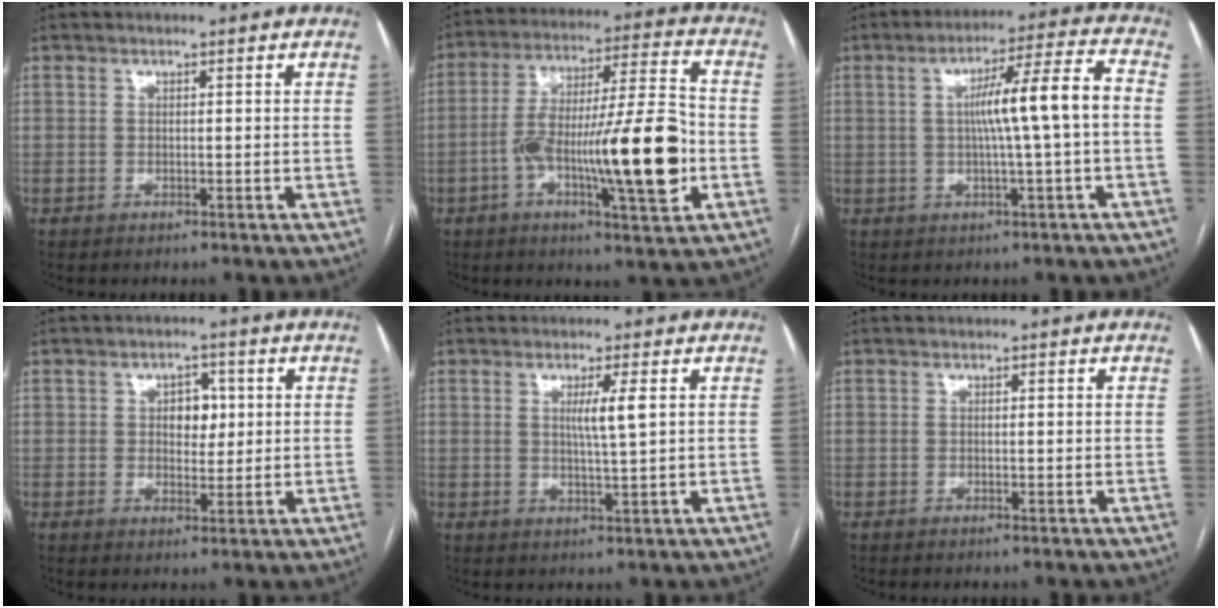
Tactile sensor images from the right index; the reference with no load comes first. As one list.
[{"total": 18.1, "force": [-4.7, 2.0, 17.3], "torque": [-0.292, 0.010, -0.072]}, {"total": 10.0, "force": [-0.1, -0.5, 10.0], "torque": [-0.160, 0.018, 0.000]}, {"total": 4.1, "force": [0.8, 2.6, 3.0], "torque": [-0.039, 0.009, 0.015]}, {"total": 3.5, "force": [0.9, -0.3, 3.4], "torque": [-0.062, -0.005, 0.015]}, {"total": 0.0}]